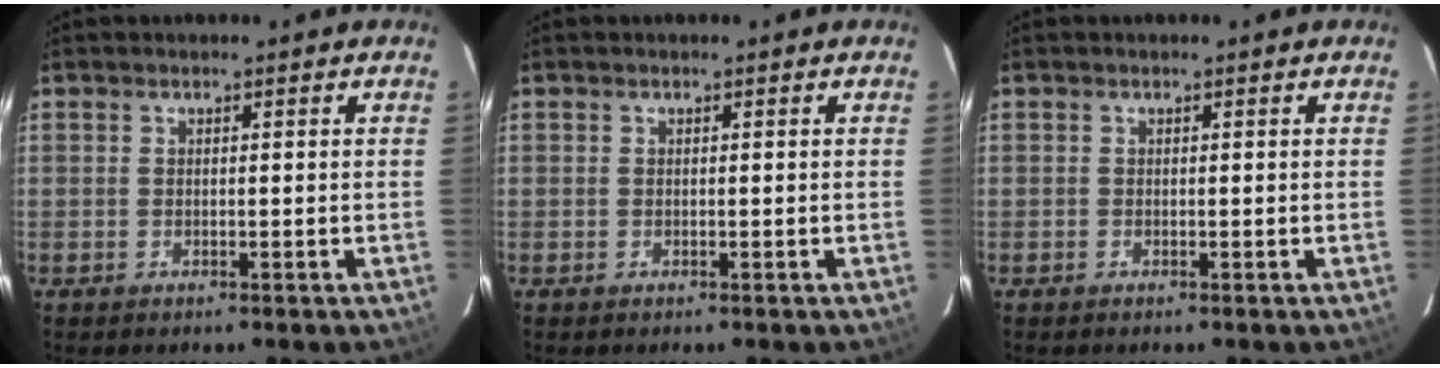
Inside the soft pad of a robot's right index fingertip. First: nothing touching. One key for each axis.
{"total": 0.0}
{"total": 0.0}